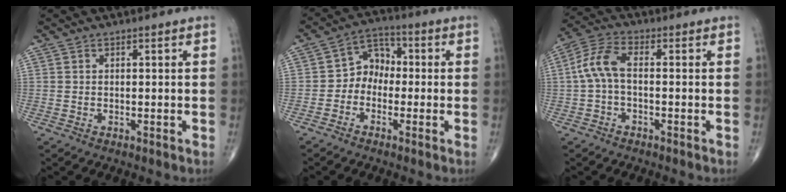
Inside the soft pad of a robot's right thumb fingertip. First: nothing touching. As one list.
[{"total": 6.1, "force": [-1.3, 4.9, 3.5], "torque": [-0.028, 0.030, -0.042]}, {"total": 6.5, "force": [-0.5, 3.3, 5.6], "torque": [-0.125, 0.023, -0.018]}]